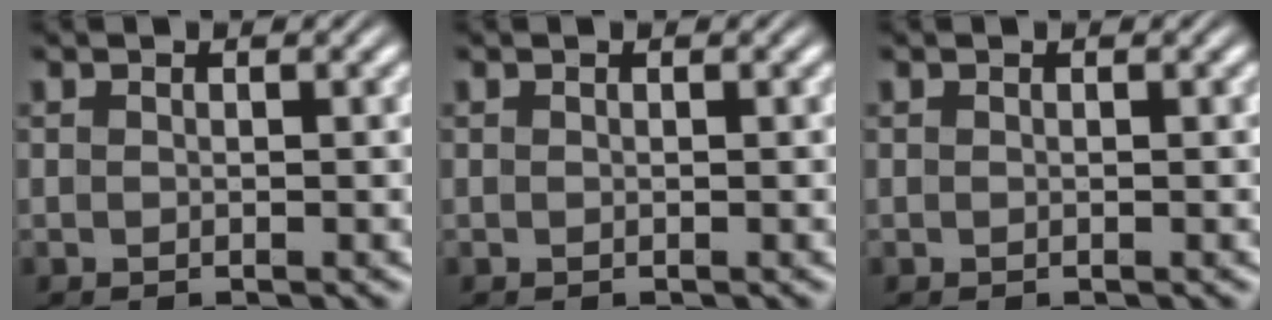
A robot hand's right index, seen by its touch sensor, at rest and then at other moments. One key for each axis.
{"total": 0.0}
{"total": 0.0}